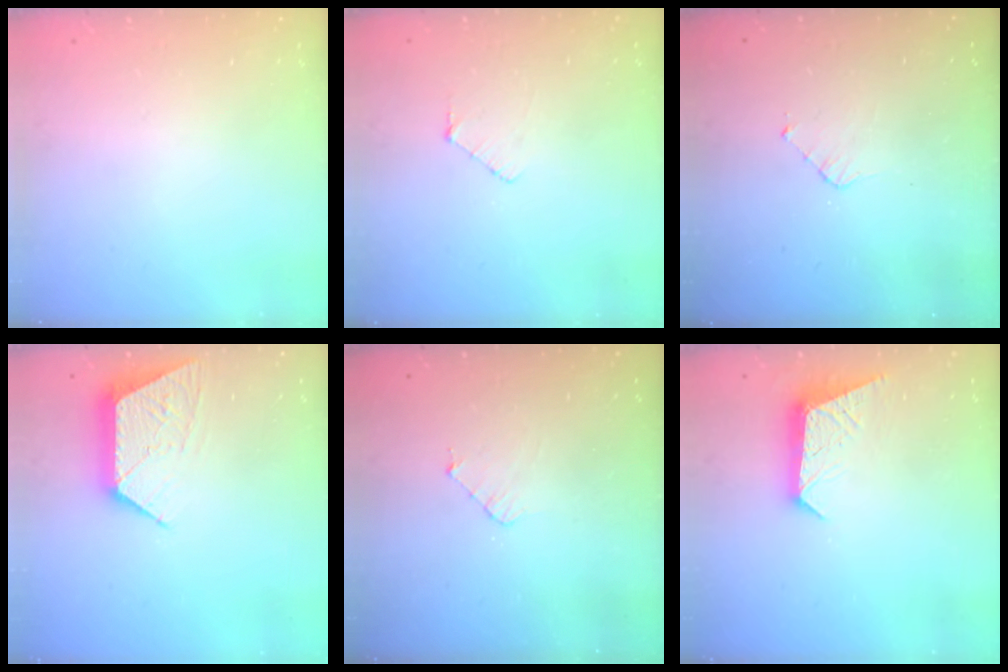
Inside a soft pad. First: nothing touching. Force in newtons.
{"total": 4.4, "press": 4.4, "slide": 0.4}
{"total": 3.5, "press": 3.5, "slide": 0.2}
{"total": 10.6, "press": 10.6, "slide": 0.7}
{"total": 3.7, "press": 3.6, "slide": 0.3}
{"total": 8.9, "press": 8.9, "slide": 0.5}